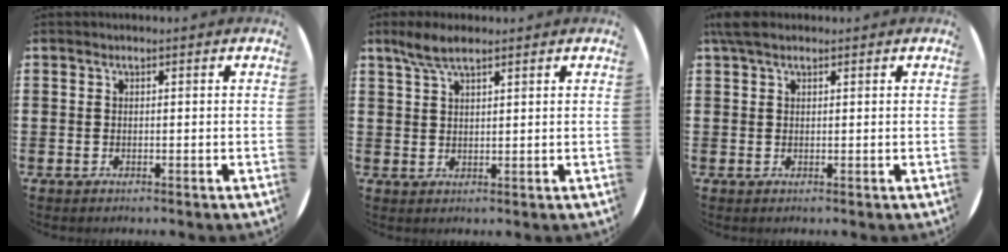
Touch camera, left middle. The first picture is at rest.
{"total": 4.0, "force": [3.0, 1.1, 2.4], "torque": [-0.054, 0.003, 0.054]}
{"total": 2.3, "force": [1.6, 0.9, 1.4], "torque": [-0.031, 0.008, 0.028]}